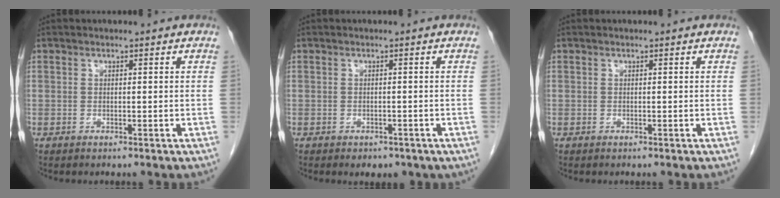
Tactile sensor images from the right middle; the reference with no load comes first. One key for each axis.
{"total": 2.6, "fx": -1.7, "fy": 1.6, "fz": 1.1, "tx": -0.013, "ty": -0.001, "tz": -0.013}
{"total": 0.0}